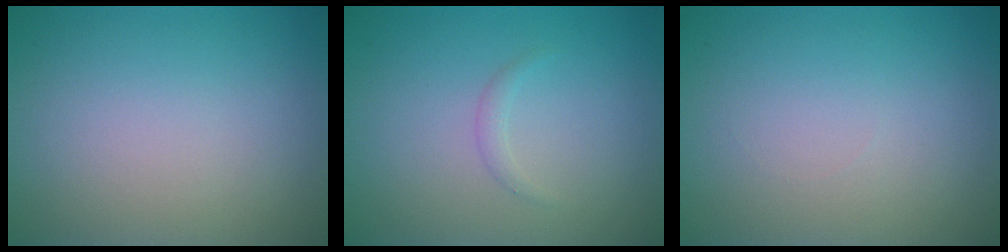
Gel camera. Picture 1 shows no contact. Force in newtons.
{"total": 0.8, "press": 0.8, "slide": 0.1}
{"total": 0.0}